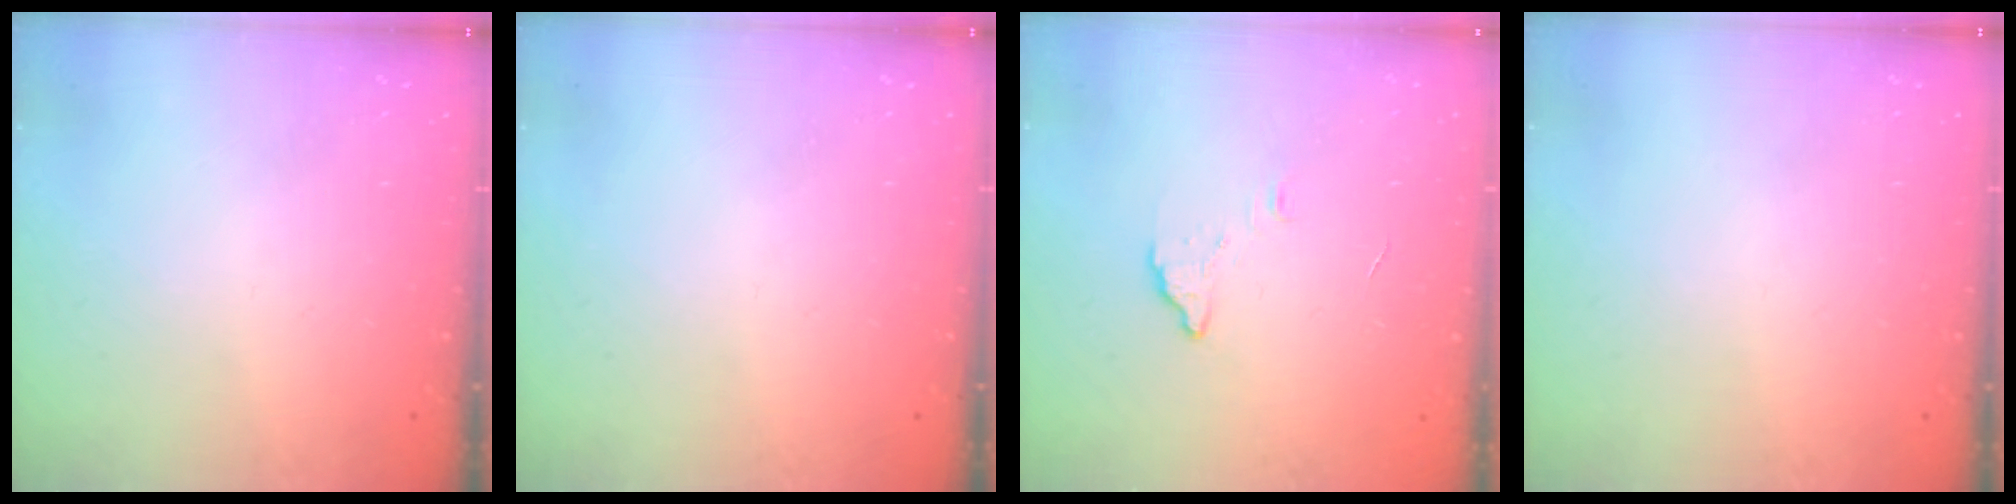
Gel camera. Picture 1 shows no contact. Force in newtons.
{"total": 0.0}
{"total": 2.7, "press": 2.7, "slide": 0.2}
{"total": 0.0}